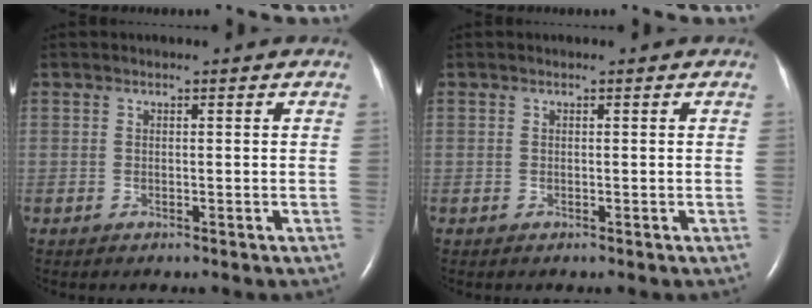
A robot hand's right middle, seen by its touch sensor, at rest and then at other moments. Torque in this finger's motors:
{"motor_torque": [0.00, 0.00, 0.00, 0.00]}